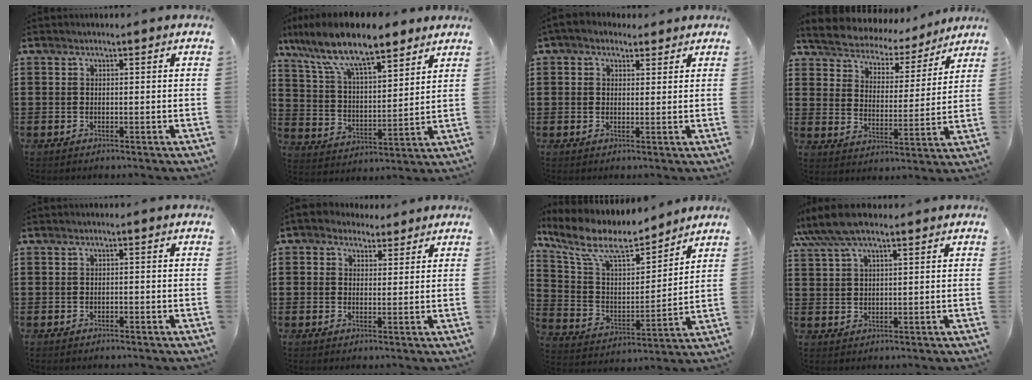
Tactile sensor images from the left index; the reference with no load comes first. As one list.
[{"total": 11.5, "force": [9.0, 2.8, 6.6], "torque": [-0.159, -0.028, 0.158]}, {"total": 2.5, "force": [1.7, 1.5, 0.9], "torque": [-0.024, 0.006, 0.032]}, {"total": 4.6, "force": [4.5, 0.9, 0.1], "torque": [-0.030, -0.034, 0.073]}, {"total": 0.6, "force": [-0.5, 0.2, 0.3], "torque": [-0.009, -0.003, -0.009]}, {"total": 2.9, "force": [2.1, 2.0, 0.4], "torque": [-0.019, 0.010, 0.038]}, {"total": 10.4, "force": [8.0, 3.2, 5.8], "torque": [-0.149, -0.041, 0.136]}, {"total": 6.1, "force": [4.5, 1.3, 3.9], "torque": [-0.086, 0.000, 0.083]}]